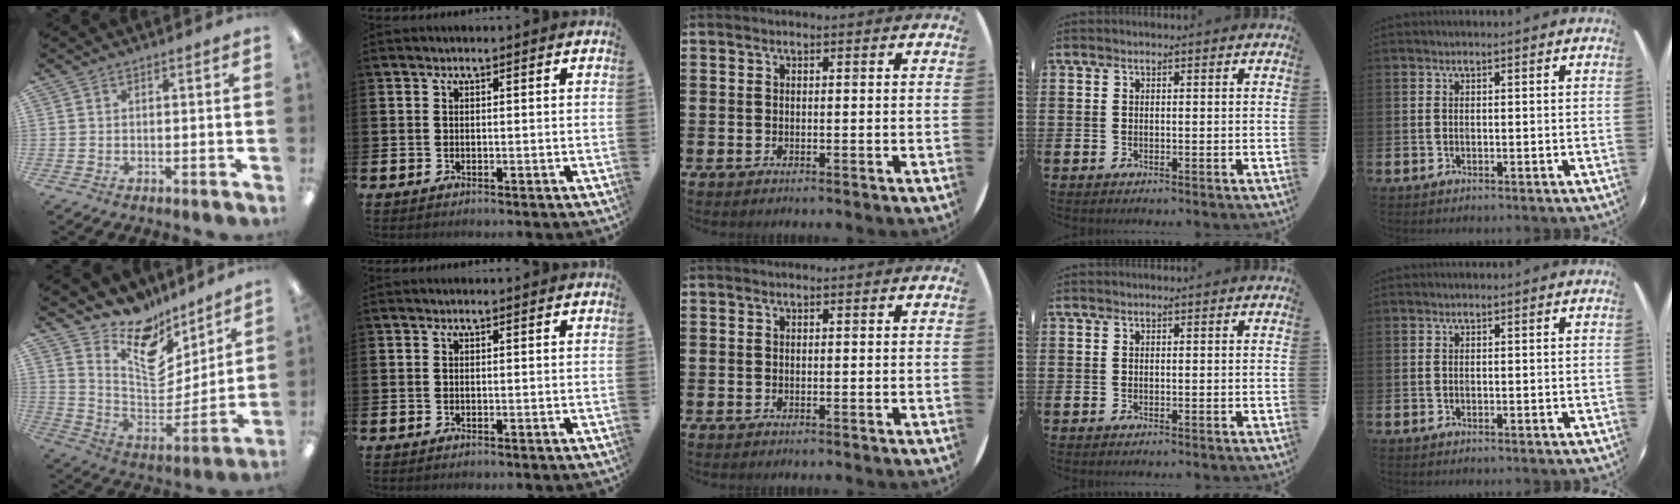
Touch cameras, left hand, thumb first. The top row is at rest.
{"thumb": {"total": 14.8, "force": [11.6, 7.3, 5.7], "torque": [-0.105, -0.110, 0.209]}}